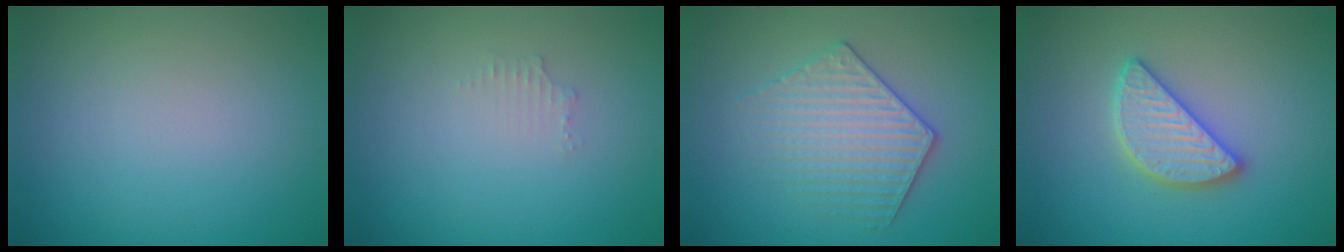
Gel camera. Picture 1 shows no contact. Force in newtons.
{"total": 0.9, "press": 0.8, "slide": 0.1}
{"total": 3.6, "press": 3.5, "slide": 0.5}
{"total": 4.2, "press": 4.2, "slide": 0.3}